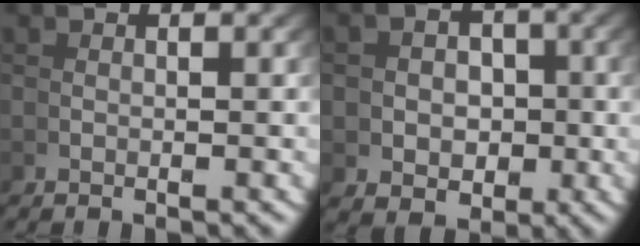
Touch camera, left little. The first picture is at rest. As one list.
[{"total": 4.5, "force": [-0.4, 3.8, 2.4], "torque": [-0.024, -0.018, 0.000]}]